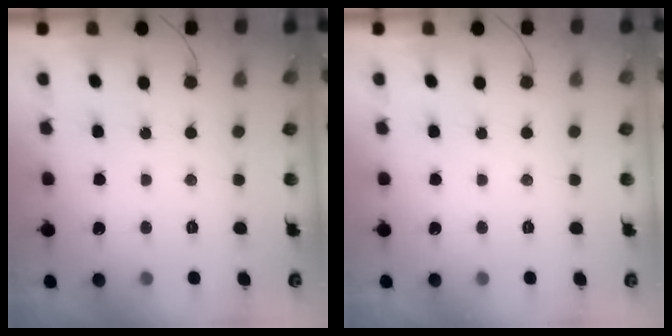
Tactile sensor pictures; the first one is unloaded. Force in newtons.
{"total": 0.0}